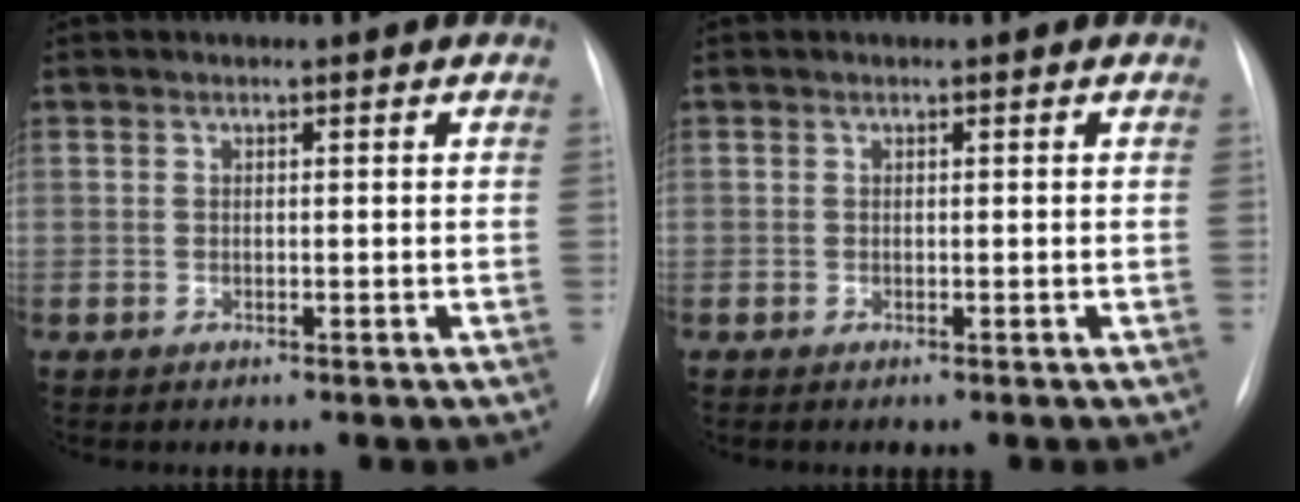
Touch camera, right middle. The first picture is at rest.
{"total": 0.0}